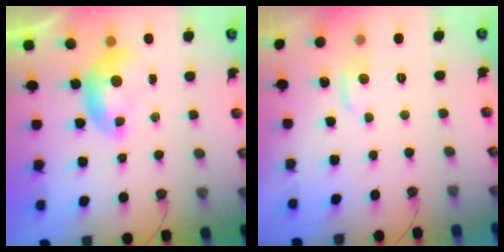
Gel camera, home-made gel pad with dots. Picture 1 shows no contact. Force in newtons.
{"total": 0.9, "press": 0.4, "slide": 0.8}